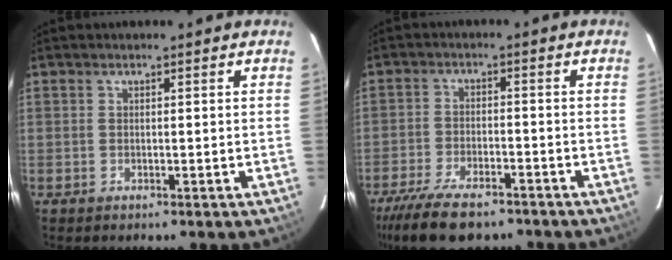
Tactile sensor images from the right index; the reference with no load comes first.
{"total": 13.6, "force": [-10.5, 4.7, 7.1], "torque": [-0.164, -0.030, -0.178]}